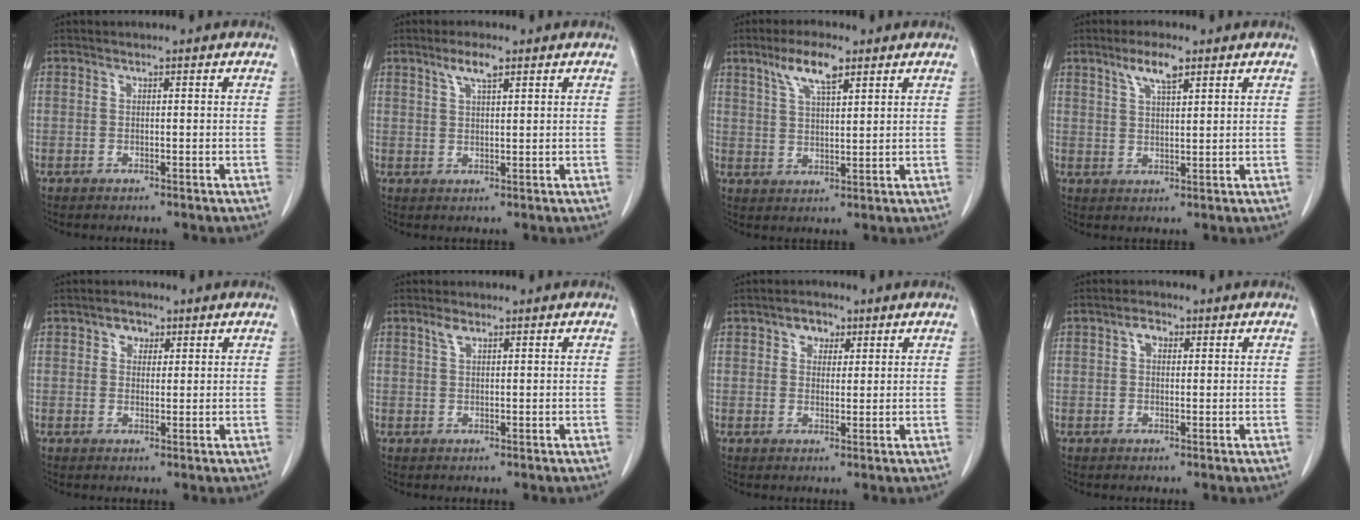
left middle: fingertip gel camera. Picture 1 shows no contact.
{"total": 3.4, "force": [2.2, 0.6, 2.6], "torque": [-0.054, 0.004, 0.042]}
{"total": 6.7, "force": [4.2, 1.5, 5.0], "torque": [-0.102, 0.007, 0.077]}
{"total": 4.9, "force": [3.1, 1.0, 3.6], "torque": [-0.074, 0.004, 0.057]}
{"total": 2.3, "force": [1.2, 1.7, 1.0], "torque": [-0.018, 0.005, 0.018]}
{"total": 1.5, "force": [1.0, 0.6, 1.0], "torque": [-0.023, 0.006, 0.020]}
{"total": 3.0, "force": [1.6, 2.1, 1.4], "torque": [-0.022, 0.008, 0.025]}
{"total": 2.1, "force": [0.8, 1.3, 1.4], "torque": [-0.026, 0.008, 0.012]}